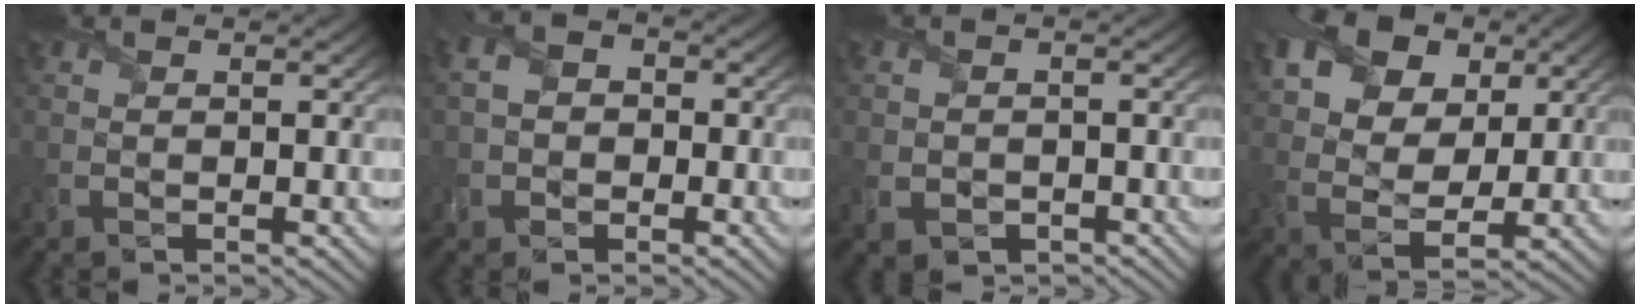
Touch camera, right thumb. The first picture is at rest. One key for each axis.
{"total": 4.1, "fx": -0.6, "fy": 3.5, "fz": 2.1, "tx": -0.047, "ty": 0.009, "tz": -0.026}
{"total": 1.7, "fx": -0.9, "fy": 1.4, "fz": 0.4, "tx": -0.016, "ty": -0.006, "tz": -0.018}
{"total": 15.2, "fx": 7.0, "fy": 9.4, "fz": 9.6, "tx": -0.205, "ty": 0.036, "tz": 0.115}